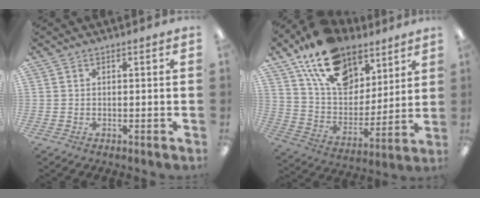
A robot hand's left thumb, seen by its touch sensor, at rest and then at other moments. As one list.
[{"total": 19.7, "force": [13.0, 11.4, 9.3], "torque": [-0.172, -0.064, 0.239]}]